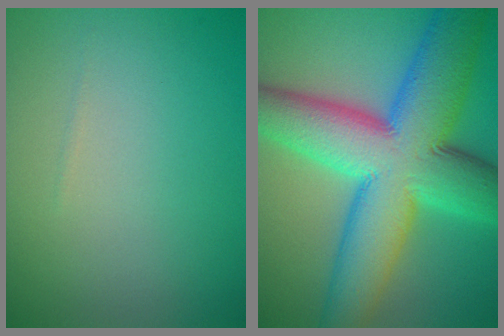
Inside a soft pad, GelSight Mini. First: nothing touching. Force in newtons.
{"total": 14.5, "press": 14.5, "slide": 0.1}